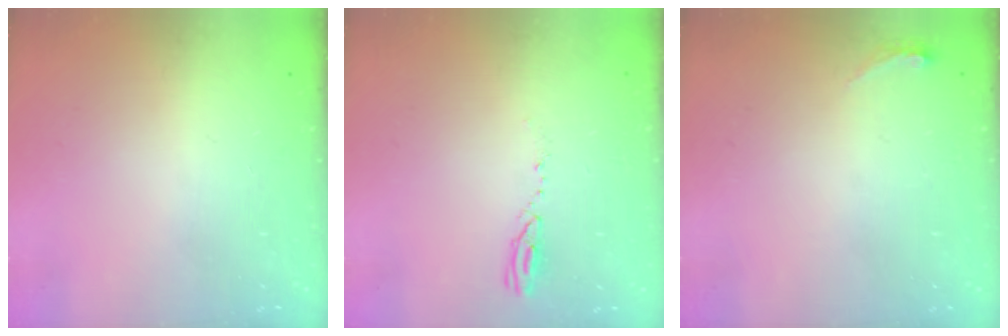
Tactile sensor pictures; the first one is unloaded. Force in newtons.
{"total": 4.1, "press": 4.1, "slide": 0.4}
{"total": 3.7, "press": 3.4, "slide": 1.5}